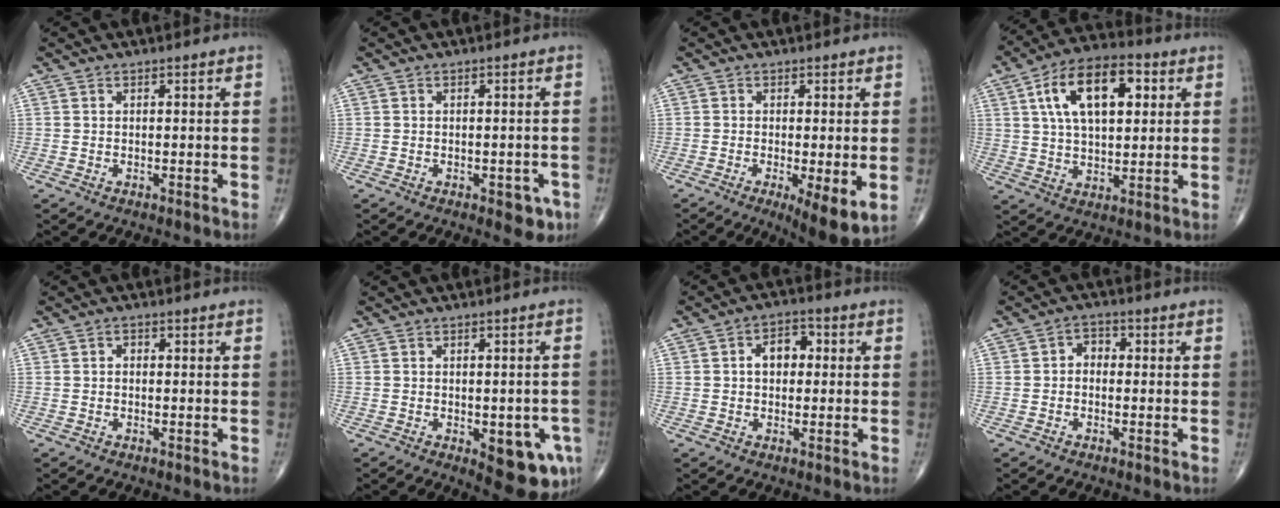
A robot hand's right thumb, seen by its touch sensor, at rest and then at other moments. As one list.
[{"total": 4.0, "force": [-1.9, 2.2, 2.8], "torque": [-0.014, 0.006, -0.019]}, {"total": 8.1, "force": [-2.2, 2.2, 7.5], "torque": [-0.116, -0.023, -0.033]}, {"total": 16.0, "force": [5.0, 8.2, 12.7], "torque": [-0.195, 0.006, 0.079]}, {"total": 0.9, "force": [0.0, 0.7, 0.5], "torque": [0.000, 0.004, -0.004]}, {"total": 10.3, "force": [-3.5, 4.4, 8.6], "torque": [-0.078, 0.002, -0.033]}, {"total": 5.8, "force": [0.6, 4.1, 4.1], "torque": [-0.048, 0.017, 0.002]}, {"total": 2.9, "force": [-0.2, 2.3, 1.8], "torque": [-0.008, 0.014, -0.015]}]